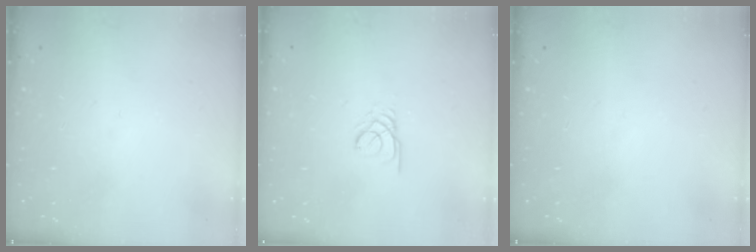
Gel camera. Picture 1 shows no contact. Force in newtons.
{"total": 2.3, "press": 2.3, "slide": 0.2}
{"total": 0.0}